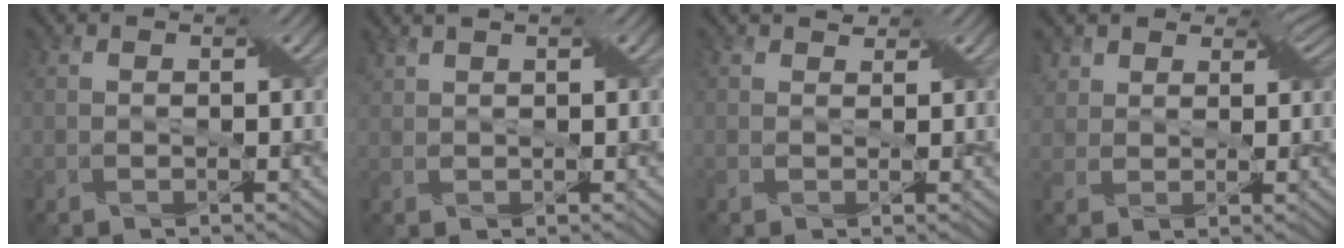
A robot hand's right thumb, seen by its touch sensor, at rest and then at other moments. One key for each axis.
{"total": 1.9, "fx": 1.6, "fy": 0.3, "fz": 0.9, "tx": -0.029, "ty": 0.011, "tz": 0.034}
{"total": 2.0, "fx": 1.4, "fy": 1.0, "fz": 1.0, "tx": -0.026, "ty": 0.005, "tz": 0.020}
{"total": 5.4, "fx": 3.4, "fy": 3.5, "fz": 2.2, "tx": -0.059, "ty": 0.010, "tz": 0.060}